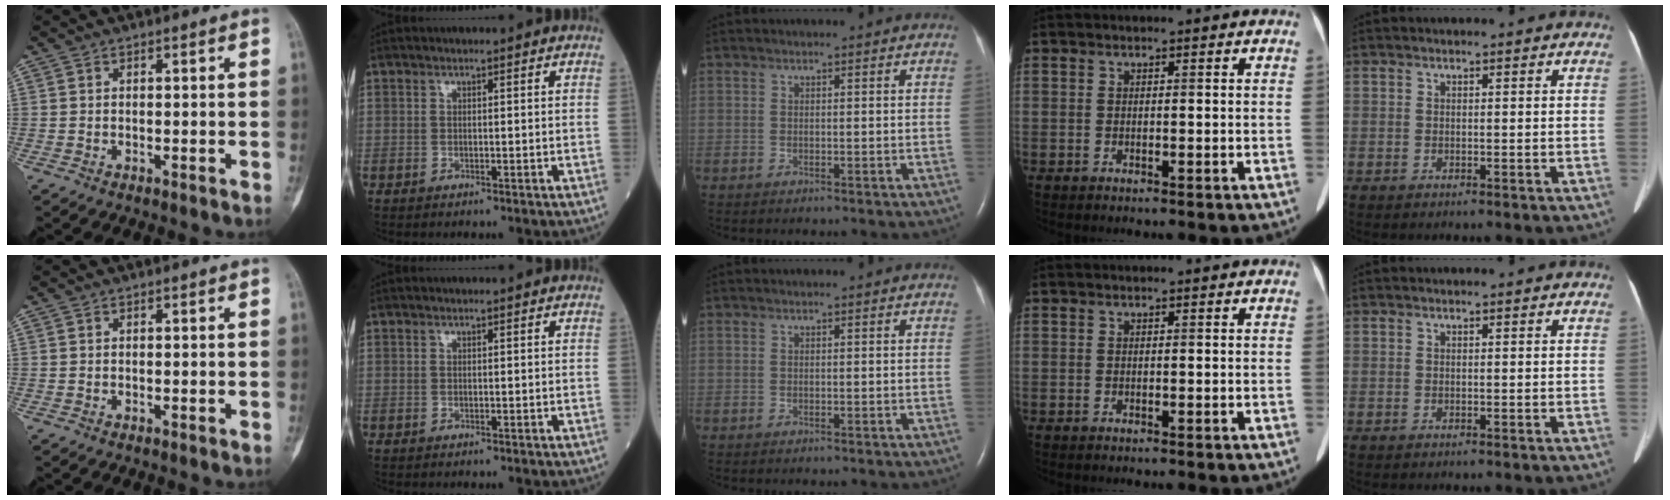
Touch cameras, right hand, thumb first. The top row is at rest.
{}